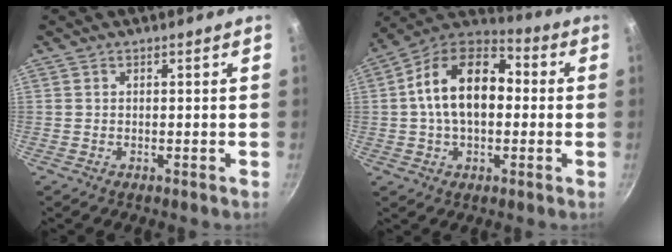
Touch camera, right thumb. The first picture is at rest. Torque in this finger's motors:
{"motor_torque": [0.73, 3.28, 1.67, -0.26, 0.38]}